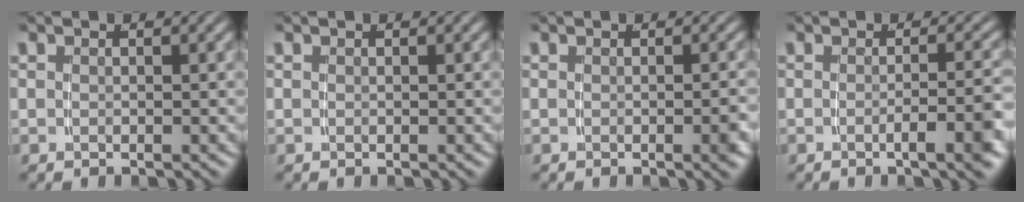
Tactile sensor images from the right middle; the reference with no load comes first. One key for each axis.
{"total": 0.0}
{"total": 1.1, "fx": -0.4, "fy": -0.2, "fz": 0.9, "tx": -0.008, "ty": 0.006, "tz": -0.009}
{"total": 3.3, "fx": -1.8, "fy": -0.3, "fz": 2.7, "tx": -0.031, "ty": 0.003, "tz": -0.034}